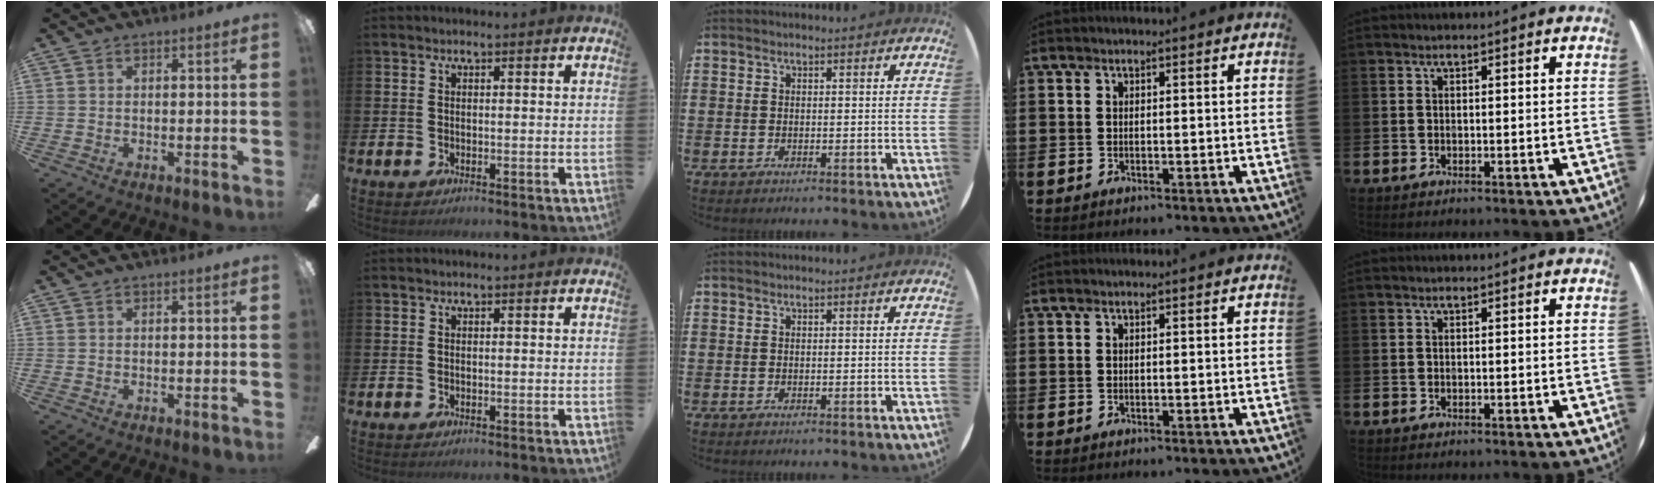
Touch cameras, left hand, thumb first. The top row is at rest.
{}